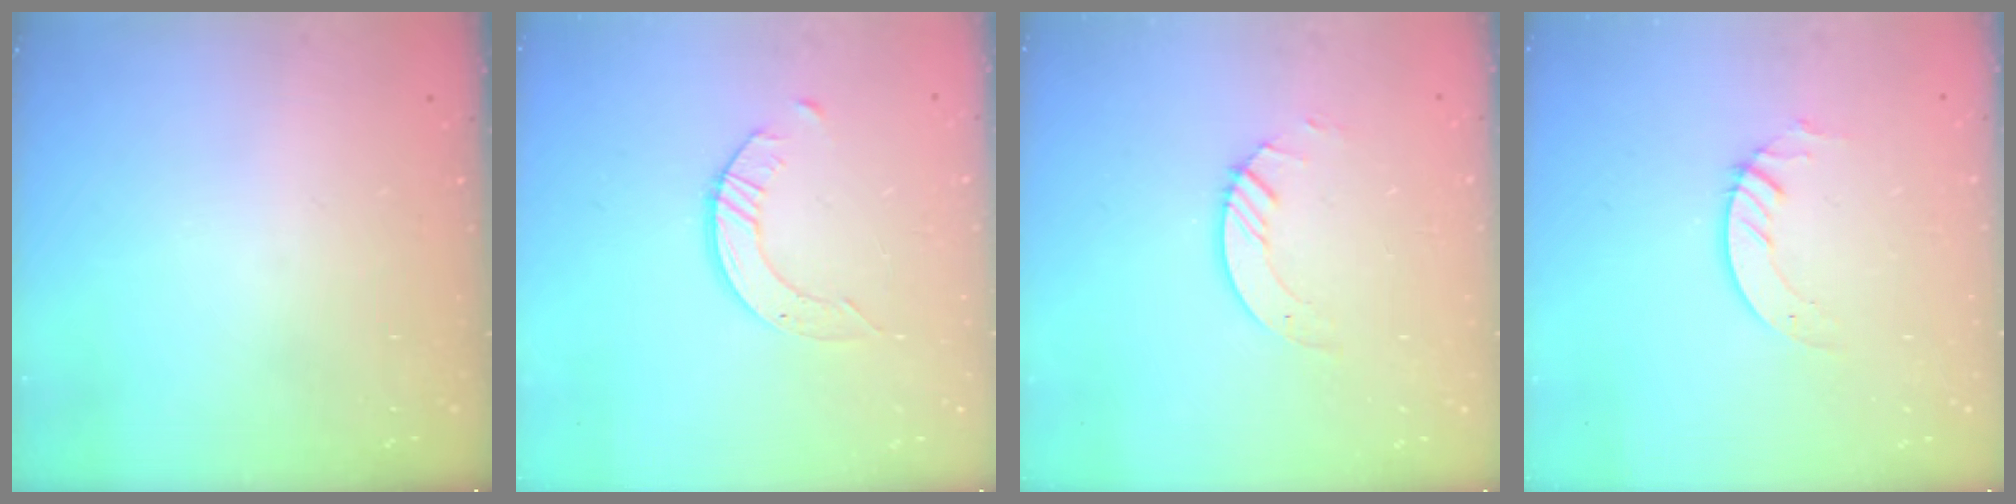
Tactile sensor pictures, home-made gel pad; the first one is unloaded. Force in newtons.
{"total": 3.2, "press": 3.2, "slide": 0.4}
{"total": 3.2, "press": 3.2, "slide": 0.2}
{"total": 2.7, "press": 2.7, "slide": 0.2}